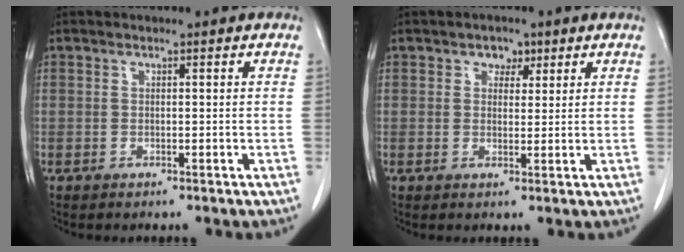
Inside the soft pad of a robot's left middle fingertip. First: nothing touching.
{"total": 2.5, "force": [1.5, 1.8, 1.1], "torque": [-0.015, 0.002, 0.022]}